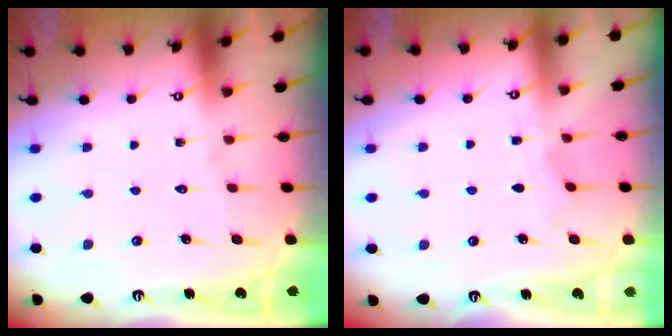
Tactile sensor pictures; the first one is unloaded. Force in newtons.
{"total": 4.0, "press": 3.9, "slide": 0.5}